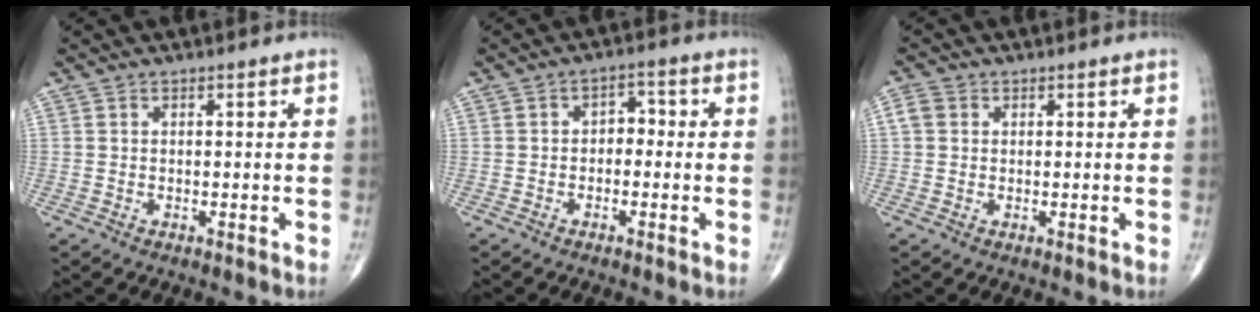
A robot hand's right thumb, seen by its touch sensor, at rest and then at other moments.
{"total": 3.3, "force": [-0.5, 2.4, 2.3], "torque": [-0.015, 0.017, -0.018]}
{"total": 2.3, "force": [0.5, 1.9, 1.1], "torque": [-0.022, 0.007, 0.007]}